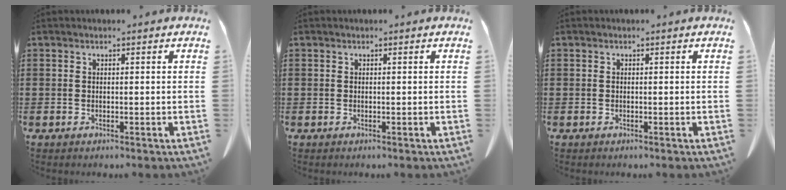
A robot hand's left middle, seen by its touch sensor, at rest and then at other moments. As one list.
[{"total": 0.0}, {"total": 0.0}]